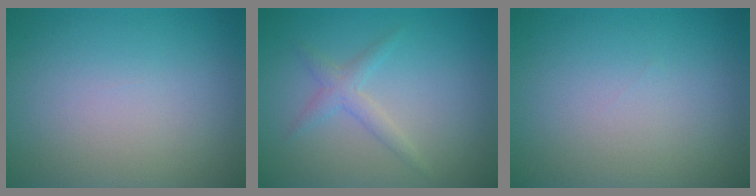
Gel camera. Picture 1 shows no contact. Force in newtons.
{"total": 1.7, "press": 1.7, "slide": 0.0}
{"total": 0.0}